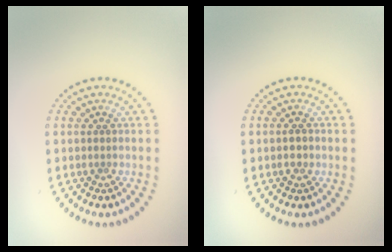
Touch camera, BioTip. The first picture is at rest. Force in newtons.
{"total": 1.0, "press": 1.0, "slide": 0.1}